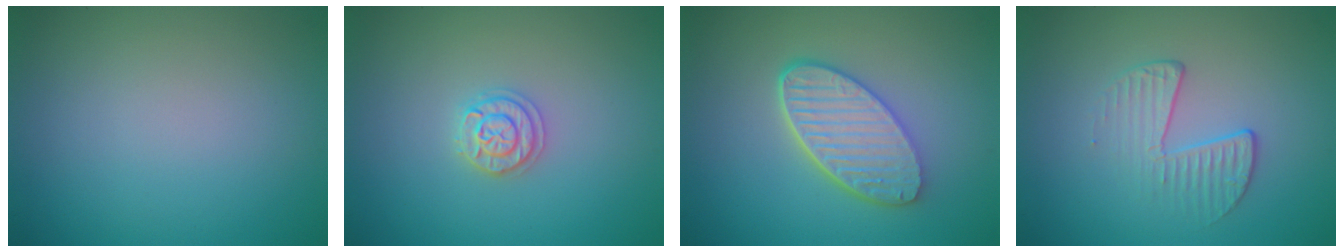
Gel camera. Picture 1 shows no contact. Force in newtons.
{"total": 2.0, "press": 1.9, "slide": 0.3}
{"total": 5.7, "press": 4.4, "slide": 3.6}
{"total": 2.2, "press": 1.3, "slide": 1.8}